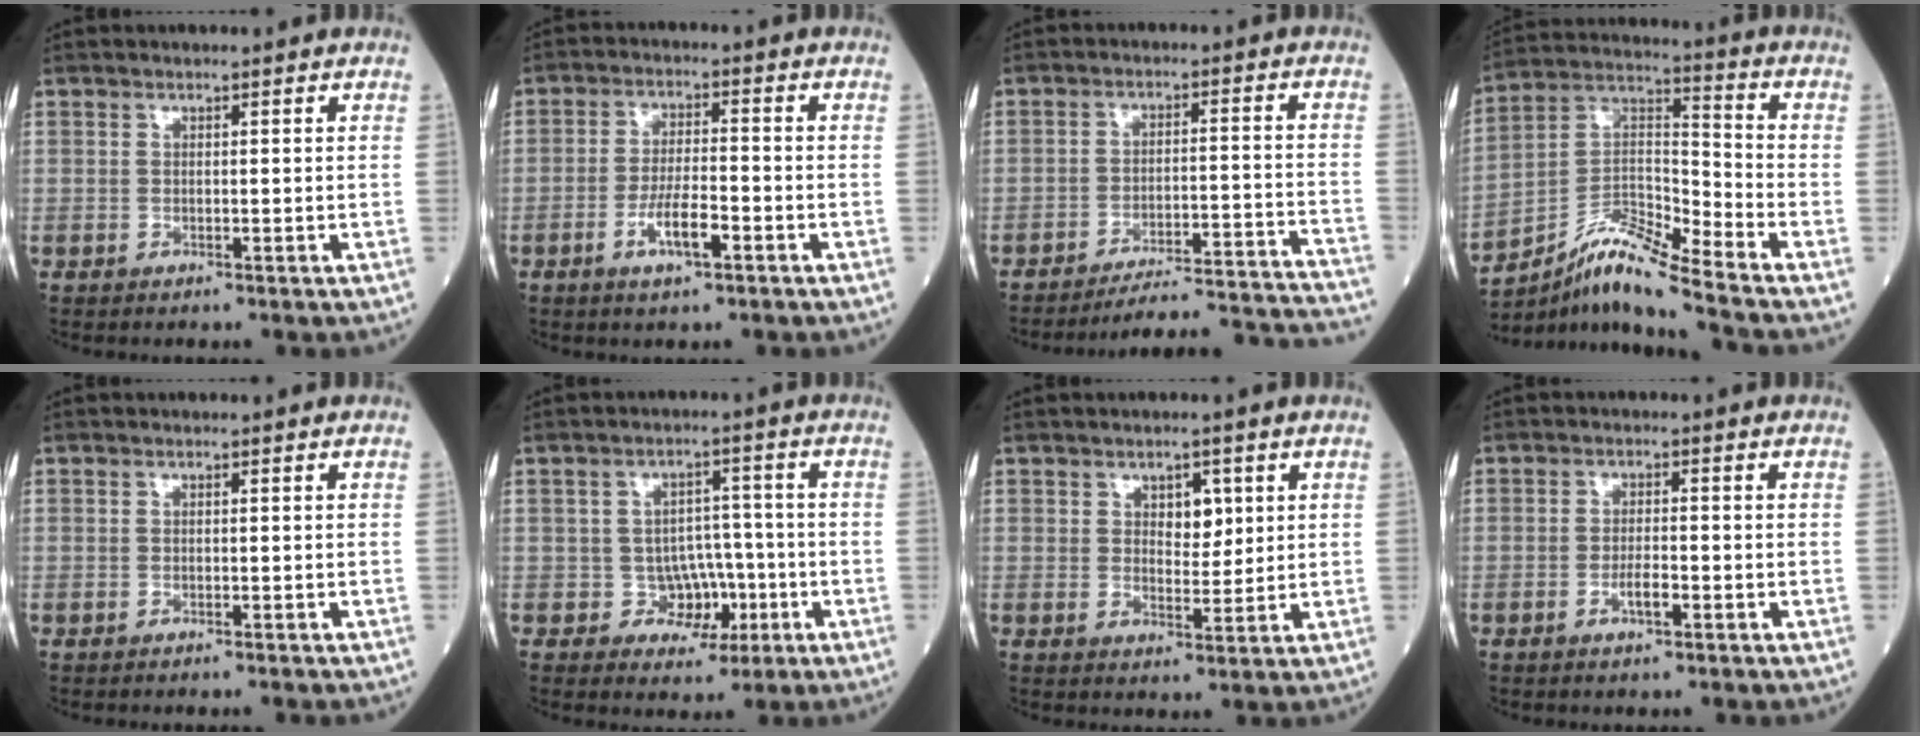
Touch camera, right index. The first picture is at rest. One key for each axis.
{"total": 5.8, "fx": -2.7, "fy": 1.2, "fz": 5.0, "tx": -0.097, "ty": -0.002, "tz": -0.048}
{"total": 20.0, "fx": -19.5, "fy": -1.9, "fz": 3.7, "tx": -0.015, "ty": -0.008, "tz": -0.257}
{"total": 12.1, "fx": -10.3, "fy": -0.5, "fz": 6.4, "tx": -0.127, "ty": 0.019, "tz": -0.188}
{"total": 1.1, "fx": -1.0, "fy": -0.1, "fz": 0.3, "tx": -0.006, "ty": 0.001, "tz": -0.013}
{"total": 6.3, "fx": -1.8, "fy": 5.3, "fz": 2.7, "tx": -0.020, "ty": 0.021, "tz": -0.020}
{"total": 3.6, "fx": 1.4, "fy": 2.1, "fz": 2.6, "tx": -0.033, "ty": 0.000, "tz": 0.023}
{"total": 2.6, "fx": -1.2, "fy": 0.5, "fz": 2.3, "tx": -0.040, "ty": 0.001, "tz": -0.021}